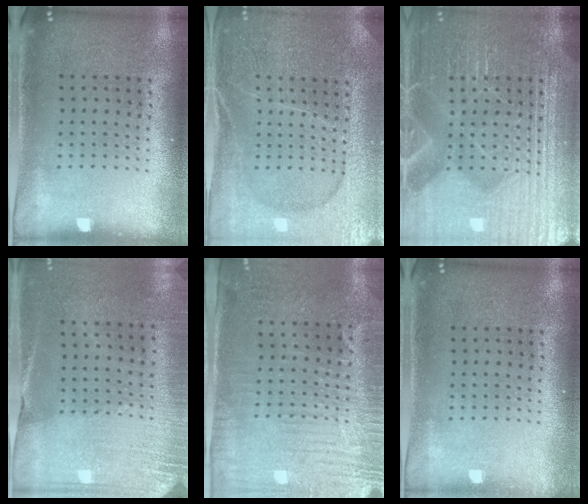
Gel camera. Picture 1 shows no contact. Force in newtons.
{"total": 3.7, "press": 3.6, "slide": 0.8}
{"total": 7.6, "press": 7.5, "slide": 1.0}
{"total": 2.6, "press": 2.5, "slide": 0.8}
{"total": 3.0, "press": 2.6, "slide": 1.6}
{"total": 0.7, "press": 0.7, "slide": 0.0}